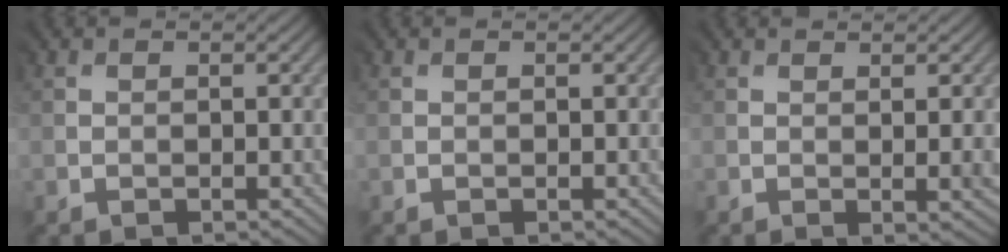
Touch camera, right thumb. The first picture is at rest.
{"total": 0.0}
{"total": 2.4, "force": [0.4, 0.2, 2.4], "torque": [-0.036, 0.000, 0.006]}